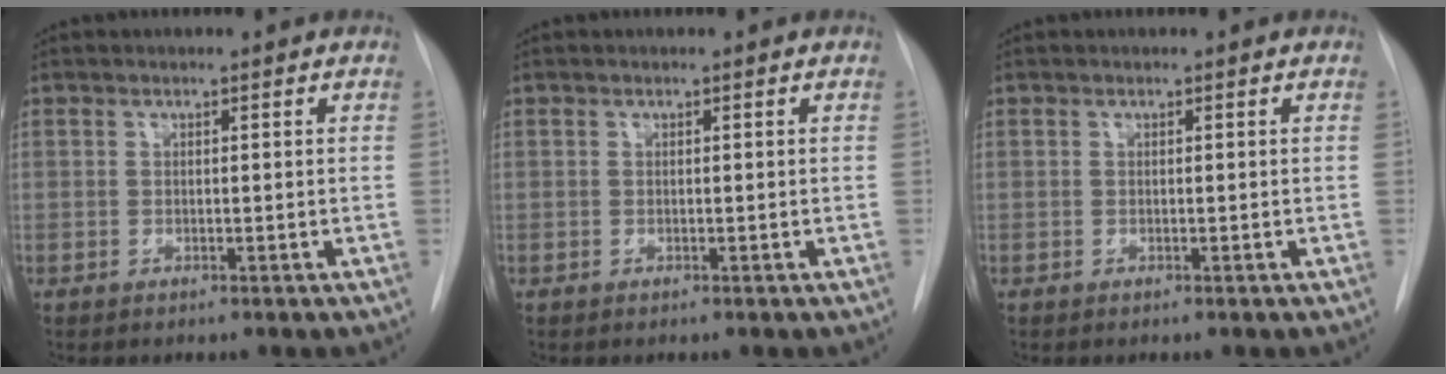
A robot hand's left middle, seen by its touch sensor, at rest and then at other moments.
{"total": 0.0}
{"total": 0.0}